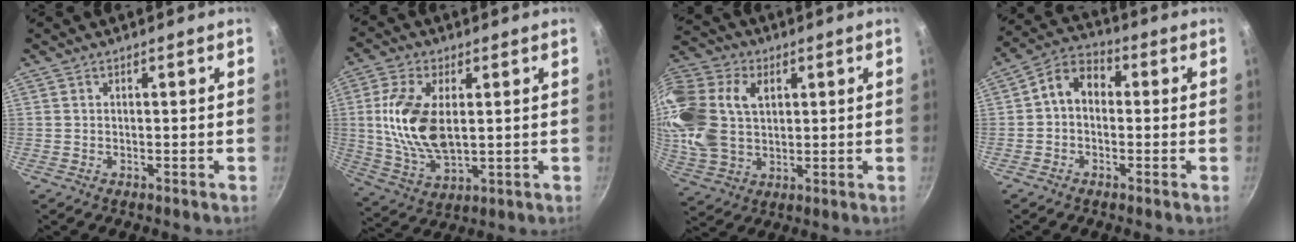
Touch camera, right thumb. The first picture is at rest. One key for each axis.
{"total": 14.5, "fx": 1.8, "fy": 7.9, "fz": 12.0, "tx": -0.230, "ty": -0.008, "tz": 0.040}
{"total": 21.0, "fx": 4.8, "fy": 15.0, "fz": 13.9, "tx": -0.301, "ty": 0.015, "tz": 0.091}
{"total": 7.1, "fx": 0.0, "fy": 5.3, "fz": 4.7, "tx": -0.063, "ty": 0.027, "tz": -0.022}